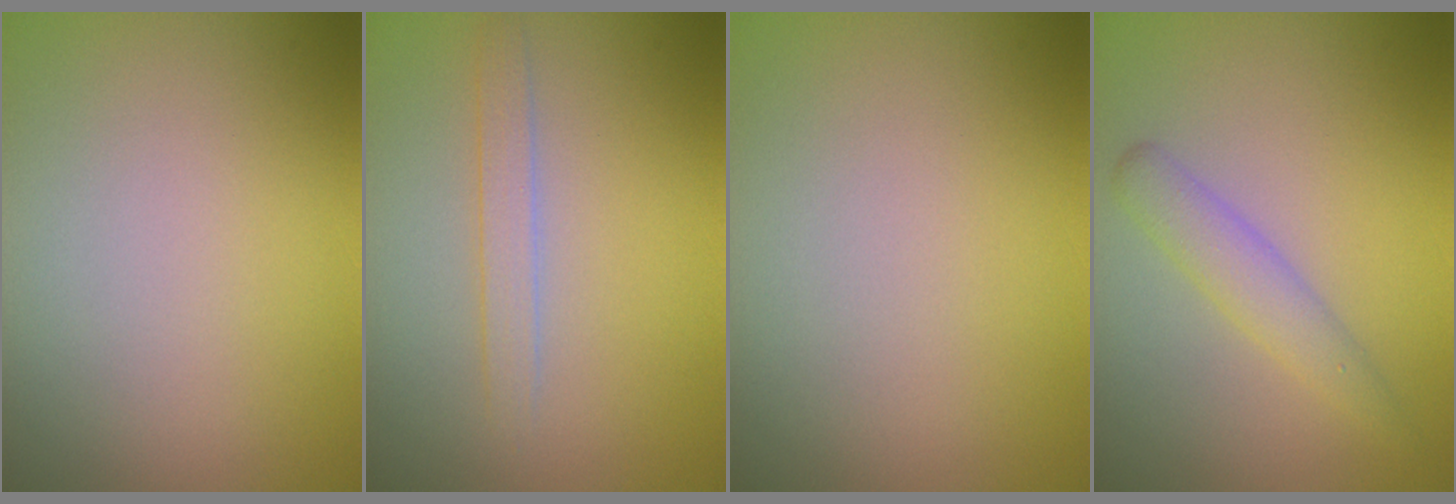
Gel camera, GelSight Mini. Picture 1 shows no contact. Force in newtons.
{"total": 1.6, "press": 1.6, "slide": 0.0}
{"total": 0.0}
{"total": 2.5, "press": 2.5, "slide": 0.1}